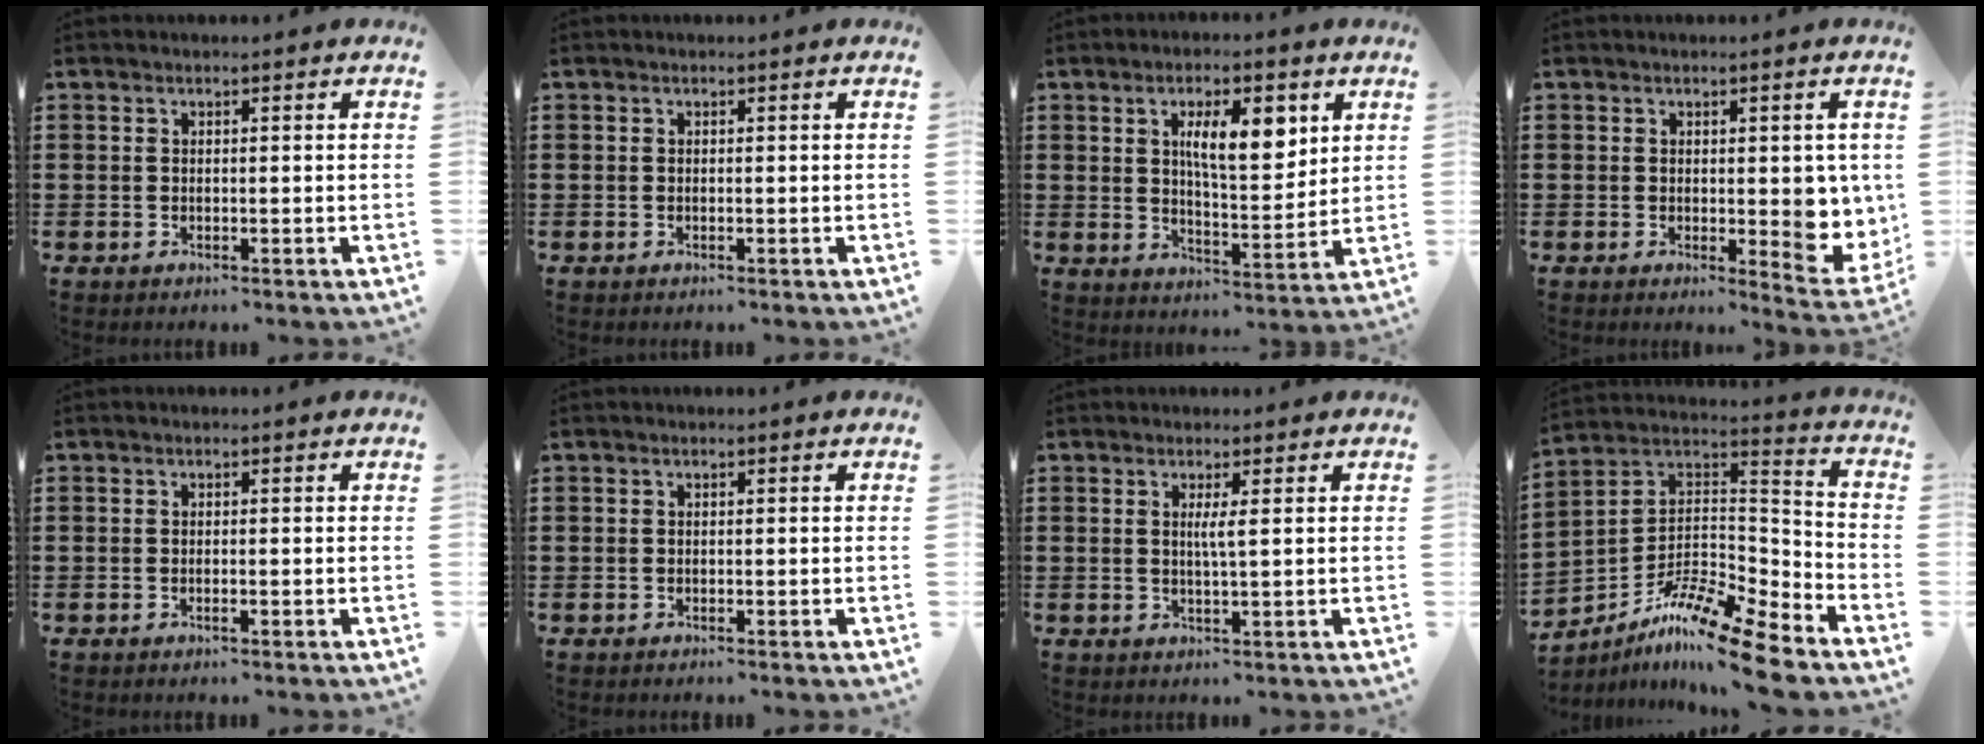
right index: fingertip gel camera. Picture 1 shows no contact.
{"total": 0.0}
{"total": 8.7, "force": [3.1, 3.2, 7.5], "torque": [-0.129, 0.000, 0.047]}
{"total": 4.2, "force": [0.8, 2.3, 3.4], "torque": [-0.034, -0.003, 0.010]}
{"total": 0.5, "force": [-0.2, 0.0, 0.5], "torque": [-0.008, -0.002, -0.004]}
{"total": 0.0}
{"total": 2.2, "force": [0.4, -0.2, 2.1], "torque": [-0.042, -0.005, 0.005]}
{"total": 12.4, "force": [-10.1, 1.6, 7.0], "torque": [-0.129, 0.017, -0.196]}